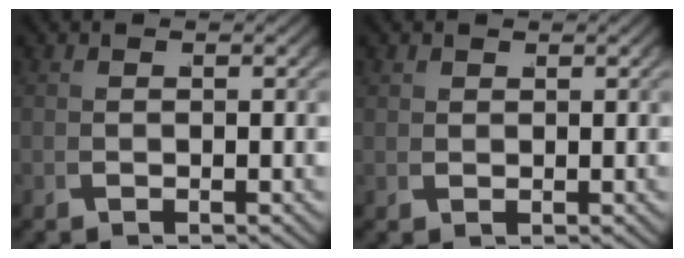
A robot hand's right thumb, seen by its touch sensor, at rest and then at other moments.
{"total": 0.9, "force": [0.9, 0.3, 0.0], "torque": [0.006, 0.001, 0.023]}